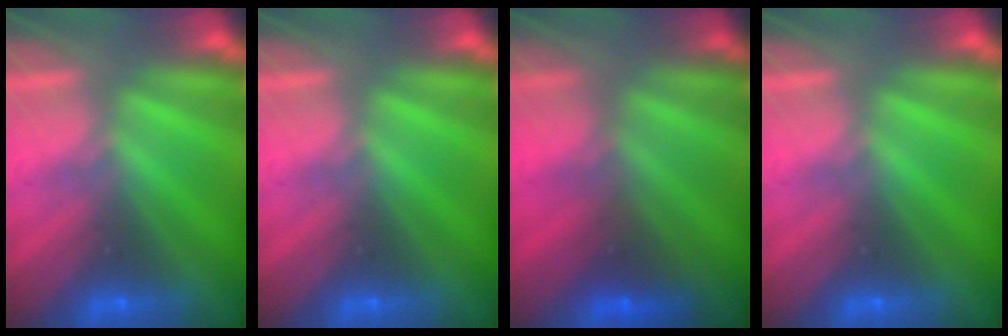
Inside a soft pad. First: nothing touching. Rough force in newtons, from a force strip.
{"total": 0.0}
{"total": 1.5}
{"total": 0.0}